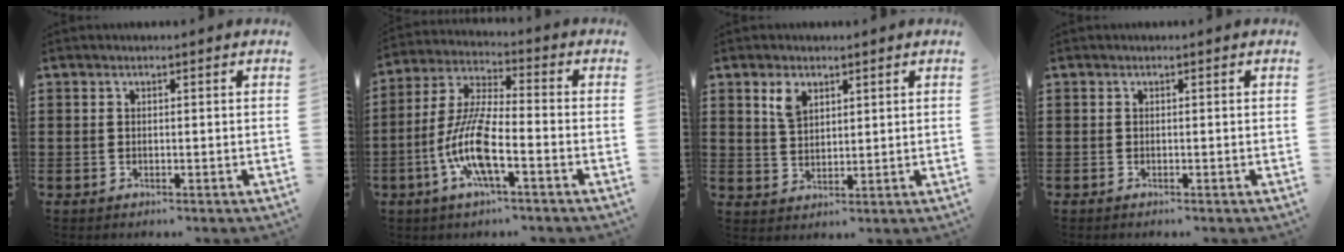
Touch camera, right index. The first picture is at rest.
{"total": 9.9, "force": [-3.9, 2.2, 8.8], "torque": [-0.205, -0.012, -0.081]}
{"total": 3.6, "force": [2.2, 2.1, 2.0], "torque": [-0.039, 0.003, 0.039]}
{"total": 0.0}